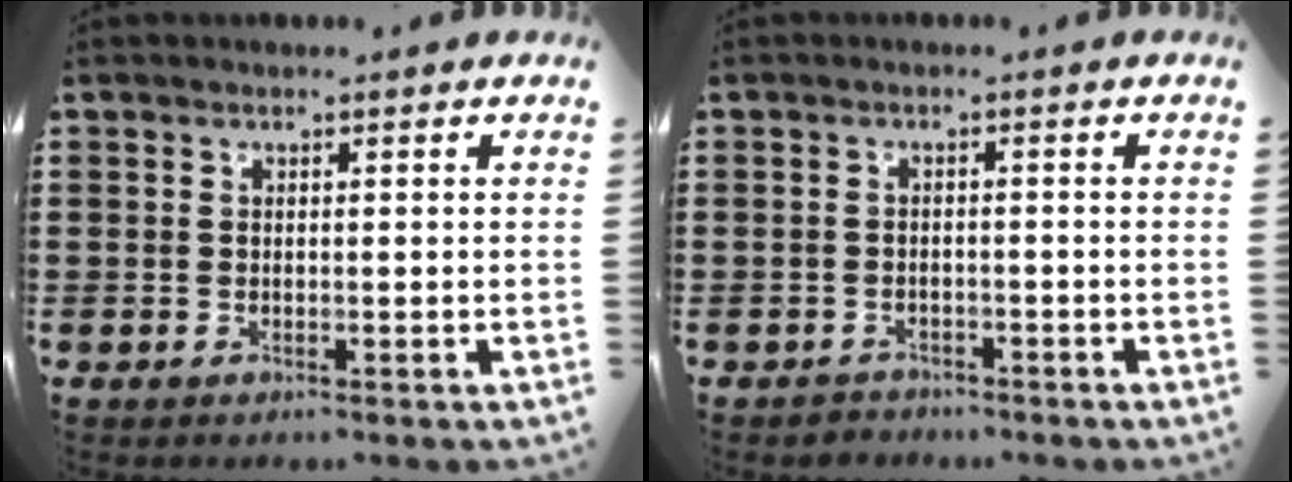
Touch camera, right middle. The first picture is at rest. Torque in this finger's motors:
{"motor_torque": [0.57, -0.08, 0.00, 0.01]}